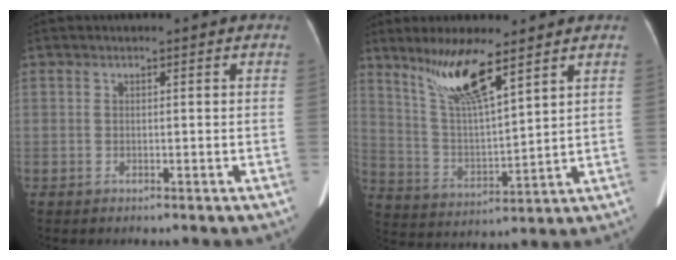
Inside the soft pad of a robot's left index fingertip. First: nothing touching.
{"total": 10.9, "force": [7.6, 1.2, 7.7], "torque": [-0.158, -0.003, 0.152]}